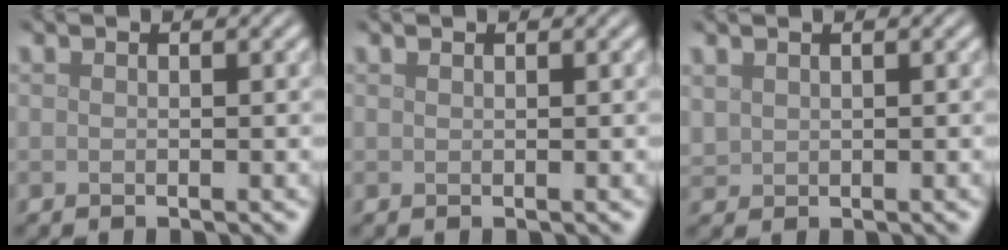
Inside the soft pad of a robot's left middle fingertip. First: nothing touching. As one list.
[{"total": 0.0}, {"total": 0.9, "force": [0.7, 0.6, 0.1], "torque": [-0.007, 0.000, 0.019]}]